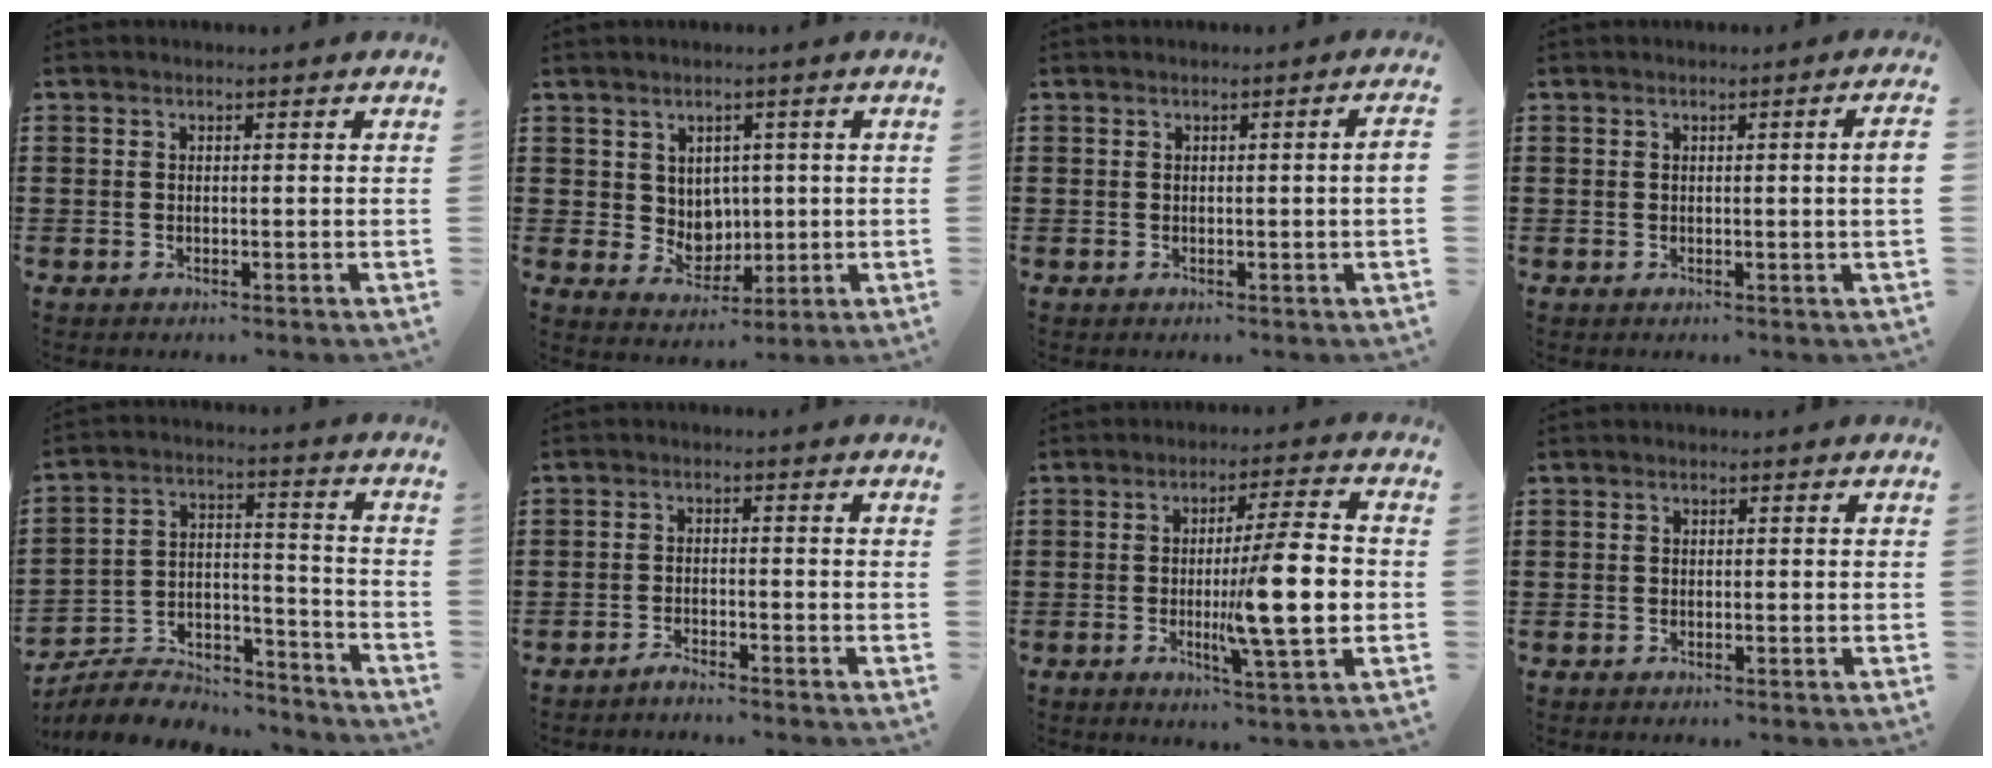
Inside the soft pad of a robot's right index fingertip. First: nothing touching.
{"total": 4.6, "force": [2.1, 4.0, 0.9], "torque": [-0.024, -0.007, 0.036]}
{"total": 1.3, "force": [-0.2, -0.3, 1.2], "torque": [-0.018, -0.005, -0.005]}
{"total": 1.7, "force": [0.1, -0.5, 1.6], "torque": [-0.025, -0.005, -0.002]}
{"total": 6.2, "force": [-5.5, 2.3, 1.5], "torque": [-0.037, 0.007, -0.109]}
{"total": 3.1, "force": [-3.1, 0.0, 0.2], "torque": [-0.009, 0.003, -0.063]}
{"total": 12.7, "force": [-1.0, 1.9, 12.5], "torque": [-0.195, -0.014, -0.023]}
{"total": 0.0}